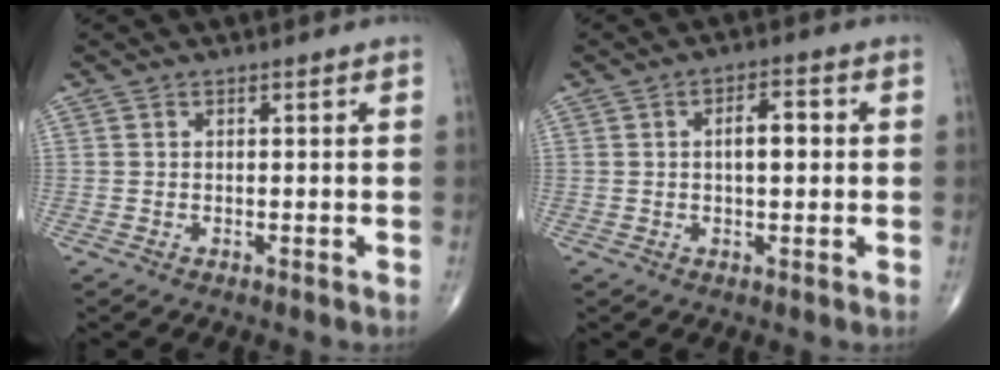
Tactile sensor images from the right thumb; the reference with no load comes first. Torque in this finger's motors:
{"motor_torque": [1.11, 2.26, 1.08, 0.17, -0.04]}